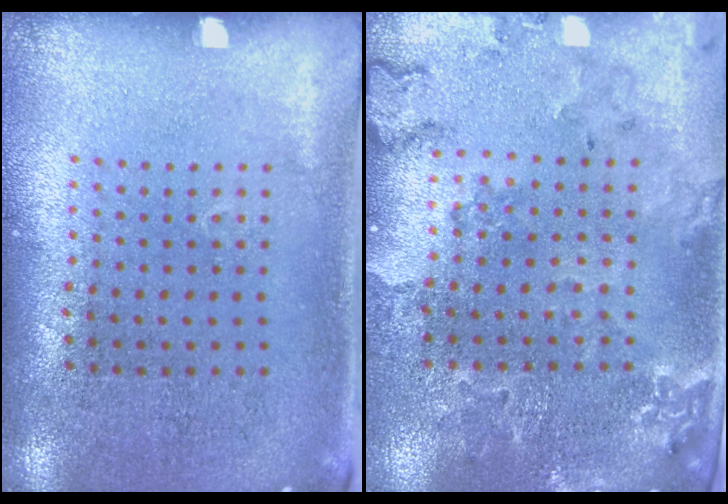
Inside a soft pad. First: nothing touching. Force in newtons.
{"total": 0.7, "press": 0.7, "slide": 0.2}